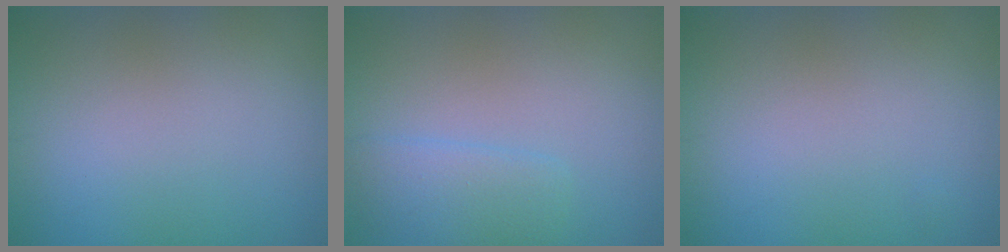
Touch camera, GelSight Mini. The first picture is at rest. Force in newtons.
{"total": 2.4, "press": 2.3, "slide": 0.1}
{"total": 0.0}